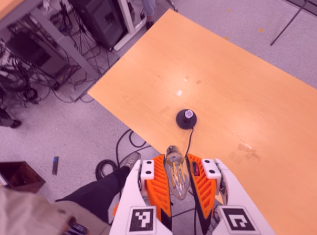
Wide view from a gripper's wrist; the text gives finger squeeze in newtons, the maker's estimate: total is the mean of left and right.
{"total": 22.2, "left": 23.9, "right": 20.6}